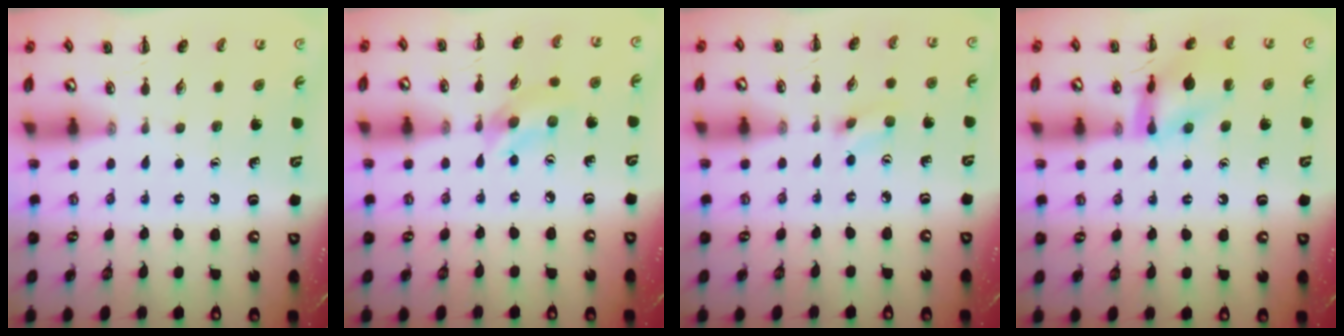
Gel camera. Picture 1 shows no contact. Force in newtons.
{"total": 5.2, "press": 5.2, "slide": 0.5}
{"total": 3.1, "press": 2.9, "slide": 1.1}
{"total": 13.0, "press": 12.9, "slide": 1.2}